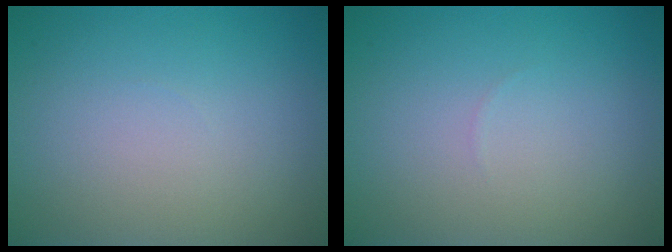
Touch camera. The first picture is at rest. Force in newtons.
{"total": 0.0}